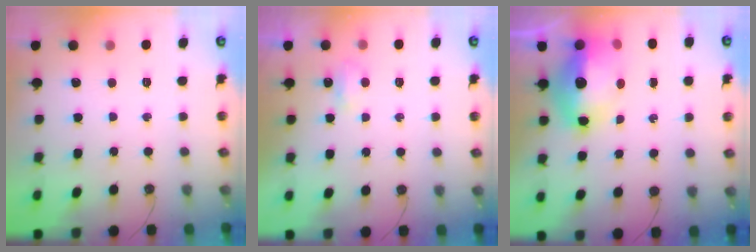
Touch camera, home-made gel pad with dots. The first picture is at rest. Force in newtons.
{"total": 2.9, "press": 2.8, "slide": 0.6}
{"total": 15.3, "press": 15.2, "slide": 1.7}